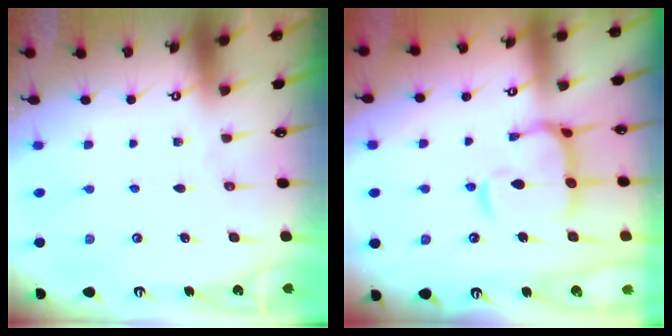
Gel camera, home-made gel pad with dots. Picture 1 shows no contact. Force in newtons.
{"total": 8.4, "press": 8.3, "slide": 1.1}